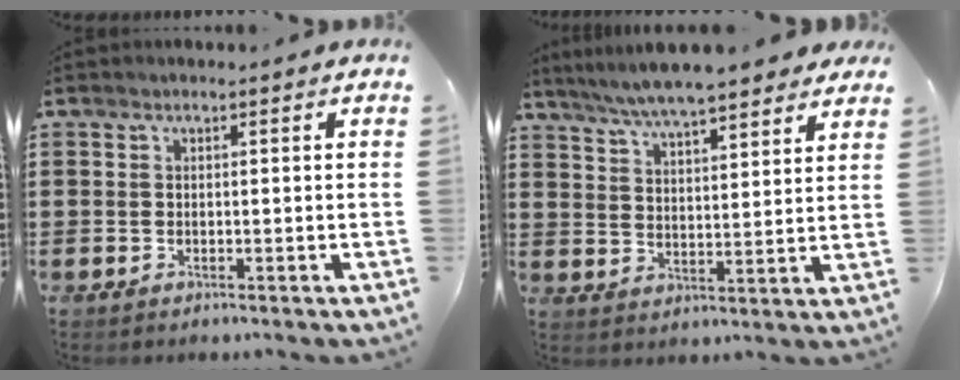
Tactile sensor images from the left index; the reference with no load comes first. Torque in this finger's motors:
{"motor_torque": [1.03, -1.11, 0.58, 0.21]}